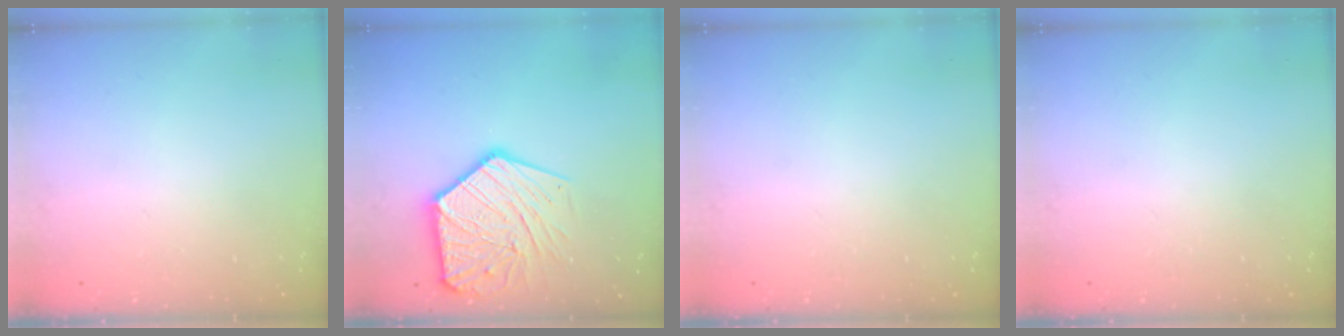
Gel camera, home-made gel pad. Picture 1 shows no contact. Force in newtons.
{"total": 15.9, "press": 15.9, "slide": 1.2}
{"total": 0.0}
{"total": 0.0}